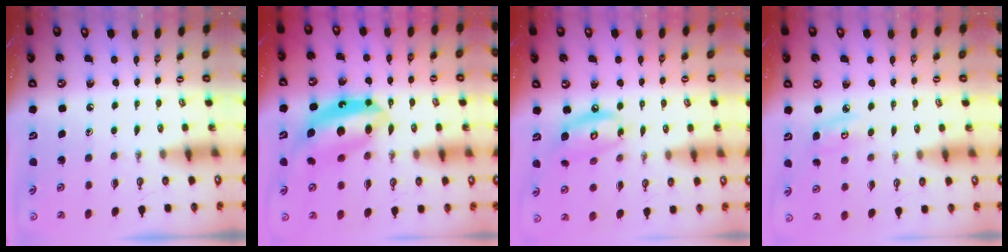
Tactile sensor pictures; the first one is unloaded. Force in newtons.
{"total": 14.7, "press": 14.6, "slide": 1.1}
{"total": 11.3, "press": 11.3, "slide": 1.2}
{"total": 6.8, "press": 6.8, "slide": 0.7}